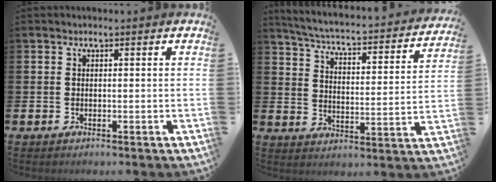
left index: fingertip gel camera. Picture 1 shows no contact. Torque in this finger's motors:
{"motor_torque": [-0.27, -0.38, 0.01, 0.09]}